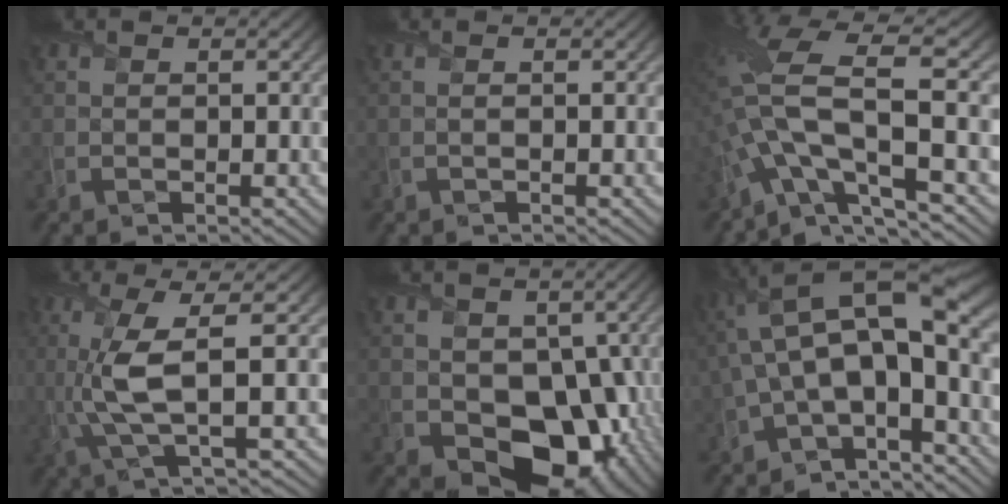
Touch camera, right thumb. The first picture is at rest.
{"total": 0.6, "force": [-0.1, 0.0, 0.6], "torque": [-0.011, 0.003, -0.004]}
{"total": 15.3, "force": [-2.4, 4.6, 14.4], "torque": [-0.315, 0.006, -0.042]}
{"total": 7.4, "force": [0.2, 1.6, 7.2], "torque": [-0.159, 0.010, 0.004]}
{"total": 11.0, "force": [-1.6, 8.1, 7.4], "torque": [-0.112, -0.035, -0.019]}
{"total": 14.4, "force": [1.2, 7.0, 12.6], "torque": [-0.237, 0.001, 0.018]}